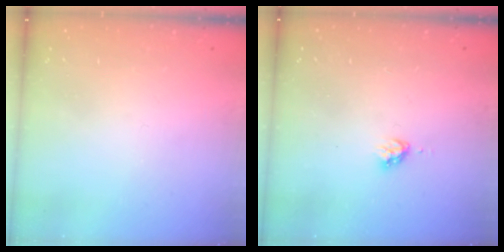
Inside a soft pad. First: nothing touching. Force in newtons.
{"total": 3.4, "press": 3.3, "slide": 0.3}